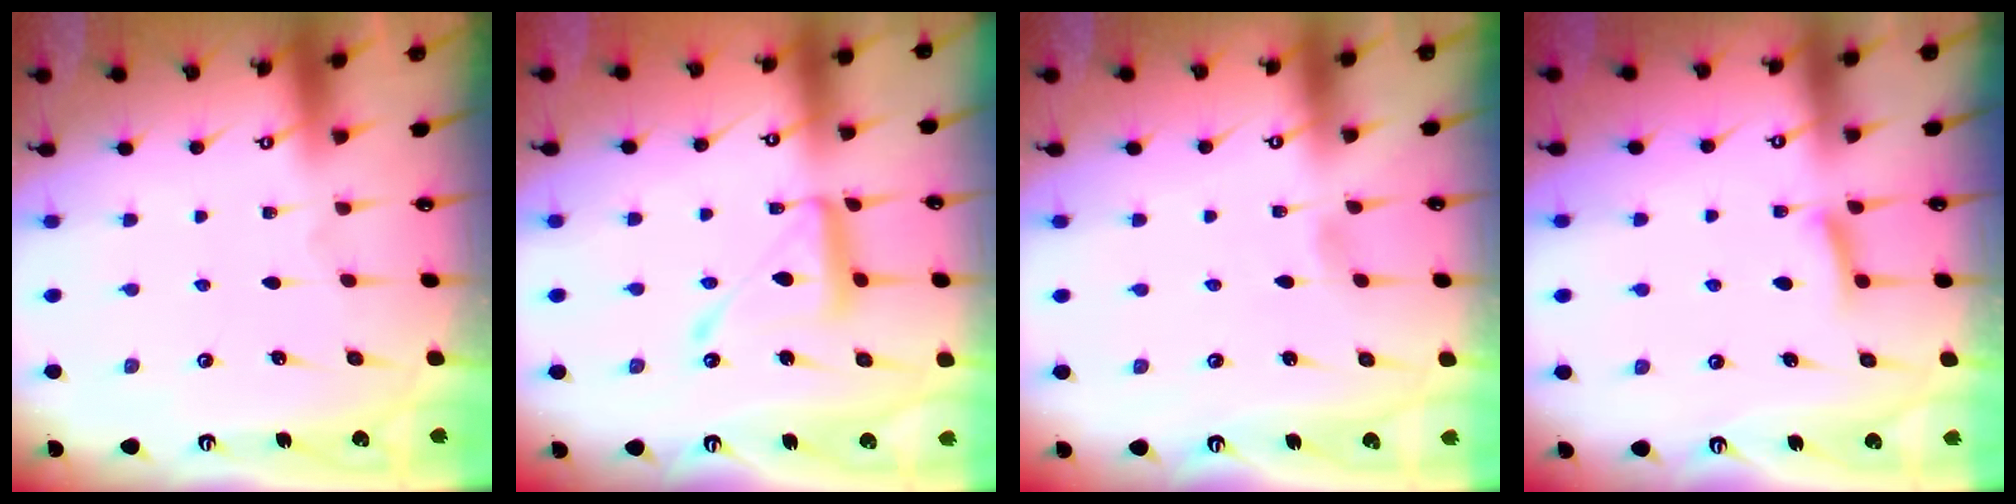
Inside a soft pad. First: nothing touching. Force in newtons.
{"total": 14.2, "press": 14.2, "slide": 1.2}
{"total": 2.6, "press": 2.6, "slide": 0.3}
{"total": 5.5, "press": 5.4, "slide": 0.7}